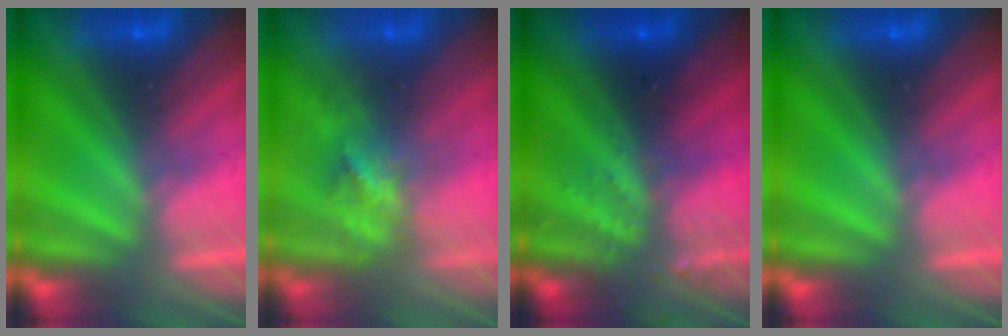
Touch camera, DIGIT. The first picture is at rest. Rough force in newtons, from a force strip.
{"total": 2.8}
{"total": 3.3}
{"total": 0.0}